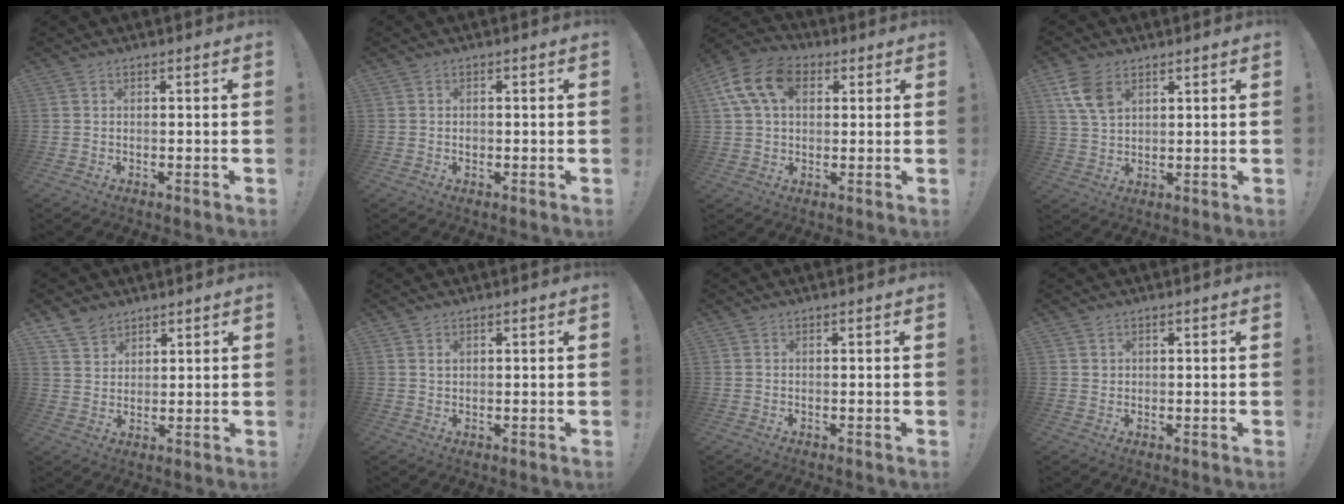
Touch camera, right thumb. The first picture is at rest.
{"total": 0.8, "force": [-0.4, 0.7, 0.1], "torque": [-0.002, 0.003, -0.007]}
{"total": 14.4, "force": [4.8, 9.8, 9.3], "torque": [-0.173, -0.002, 0.095]}
{"total": 8.5, "force": [4.2, 5.2, 5.2], "torque": [-0.103, -0.007, 0.084]}
{"total": 6.4, "force": [4.9, 4.0, 1.0], "torque": [-0.021, -0.032, 0.098]}
{"total": 1.0, "force": [0.6, 0.6, 0.6], "torque": [0.003, -0.006, 0.009]}
{"total": 0.0}
{"total": 1.3, "force": [0.7, 1.0, 0.3], "torque": [0.002, -0.001, 0.011]}